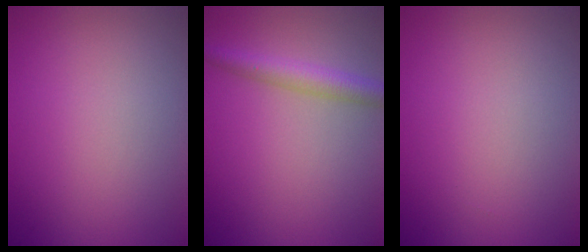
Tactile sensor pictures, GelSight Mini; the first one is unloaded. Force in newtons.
{"total": 3.0, "press": 3.0, "slide": 0.1}
{"total": 0.0}